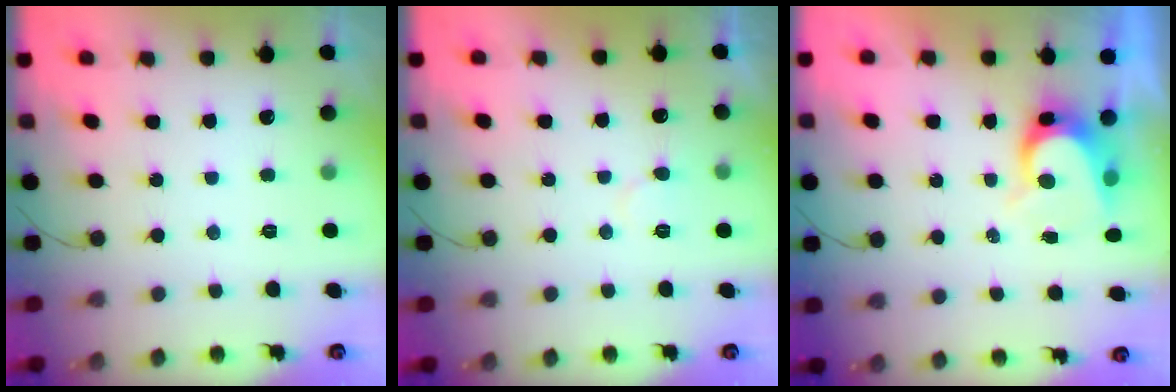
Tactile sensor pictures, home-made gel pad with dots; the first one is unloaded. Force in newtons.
{"total": 6.3, "press": 6.3, "slide": 0.4}
{"total": 6.5, "press": 6.5, "slide": 0.6}